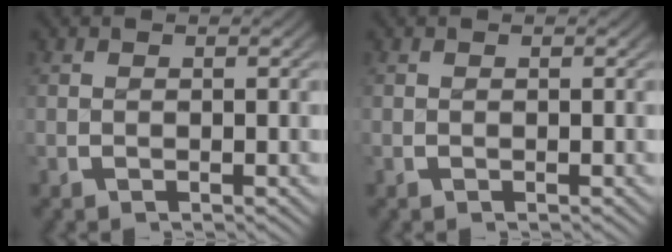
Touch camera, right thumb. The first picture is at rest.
{"total": 0.0}